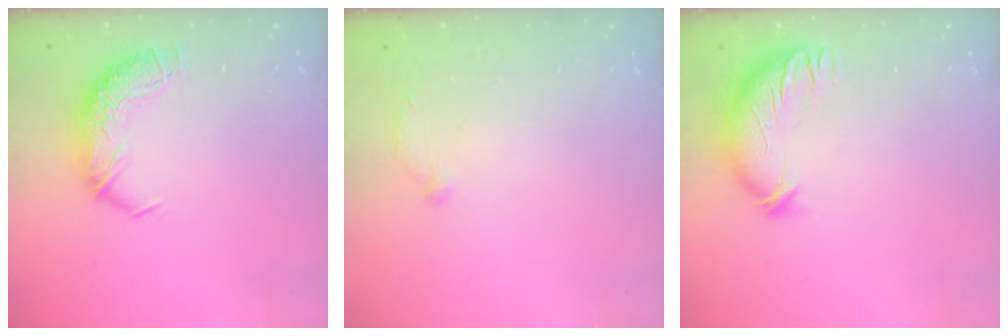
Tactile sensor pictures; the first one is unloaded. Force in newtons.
{"total": 6.0, "press": 5.9, "slide": 1.1}
{"total": 3.6, "press": 2.9, "slide": 2.1}